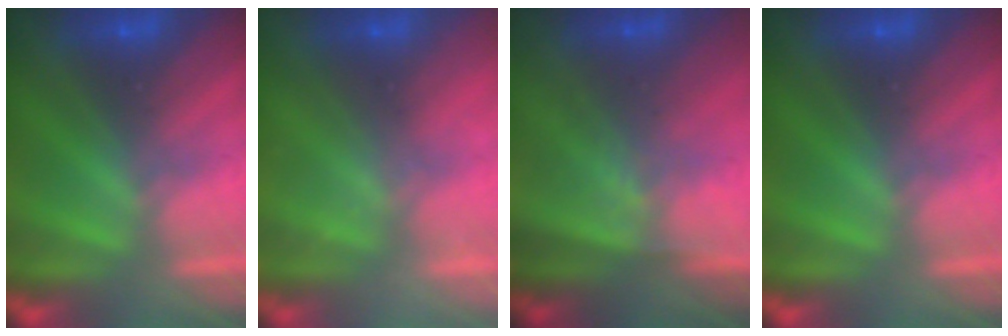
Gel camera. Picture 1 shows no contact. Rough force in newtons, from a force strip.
{"total": 2.2}
{"total": 1.3}
{"total": 0.0}